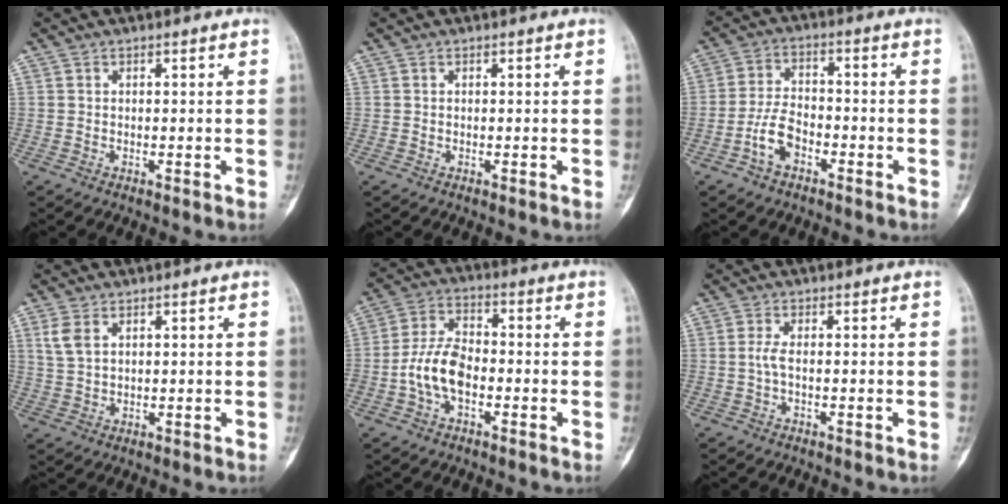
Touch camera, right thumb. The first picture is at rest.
{"total": 0.0}
{"total": 6.5, "force": [-3.3, 3.7, 4.1], "torque": [-0.077, 0.029, -0.068]}
{"total": 4.0, "force": [1.8, 2.3, 2.8], "torque": [-0.058, 0.002, 0.044]}
{"total": 9.1, "force": [-2.5, 5.3, 7.0], "torque": [-0.133, 0.031, -0.056]}
{"total": 1.8, "force": [-0.3, 0.5, 1.7], "torque": [-0.037, 0.001, -0.009]}